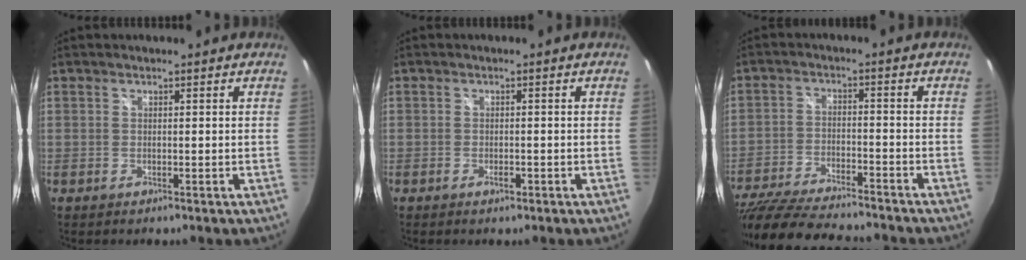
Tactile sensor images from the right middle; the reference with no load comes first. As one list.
[{"total": 1.4, "force": [-0.9, 0.8, 0.8], "torque": [-0.013, -0.002, -0.014]}, {"total": 19.7, "force": [-16.8, 4.4, 9.3], "torque": [-0.193, -0.042, -0.273]}]